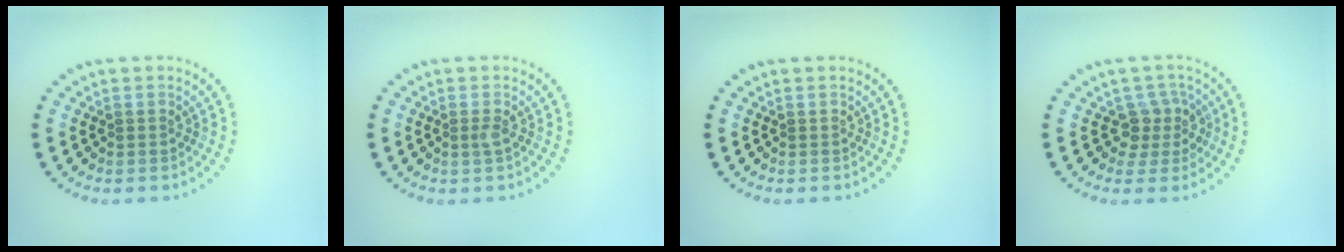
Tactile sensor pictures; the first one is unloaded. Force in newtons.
{"total": 0.8, "press": 0.6, "slide": 0.6}
{"total": 0.0}
{"total": 2.5, "press": 2.0, "slide": 1.5}